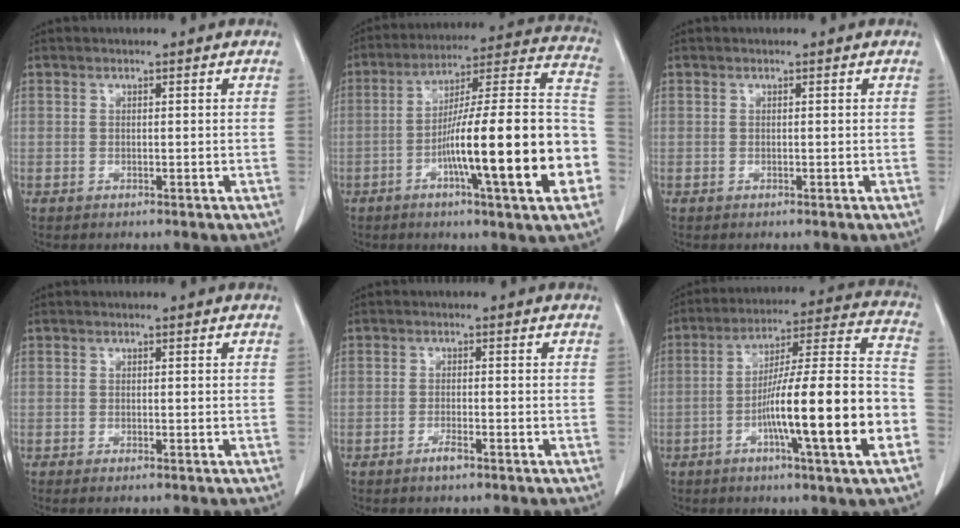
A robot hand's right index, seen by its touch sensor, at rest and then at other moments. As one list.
[{"total": 23.9, "force": [-6.5, 1.3, 23.0], "torque": [-0.282, 0.011, -0.102]}, {"total": 0.0}, {"total": 0.7, "force": [-0.5, -0.1, 0.4], "torque": [-0.011, -0.002, -0.008]}, {"total": 1.7, "force": [-1.2, 0.2, 1.2], "torque": [-0.022, 0.000, -0.018]}, {"total": 19.8, "force": [-6.1, 0.5, 18.8], "torque": [-0.268, 0.010, -0.096]}]